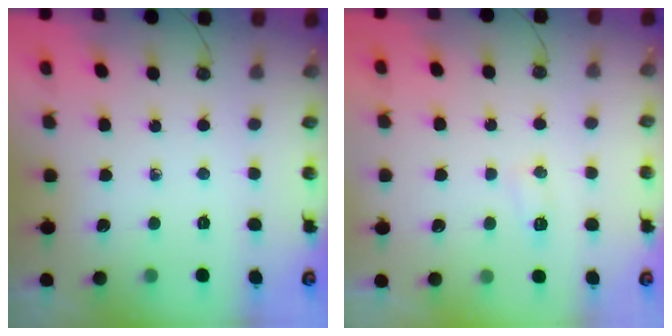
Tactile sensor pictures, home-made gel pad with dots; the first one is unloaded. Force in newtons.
{"total": 16.9, "press": 5.4, "slide": 16.0}